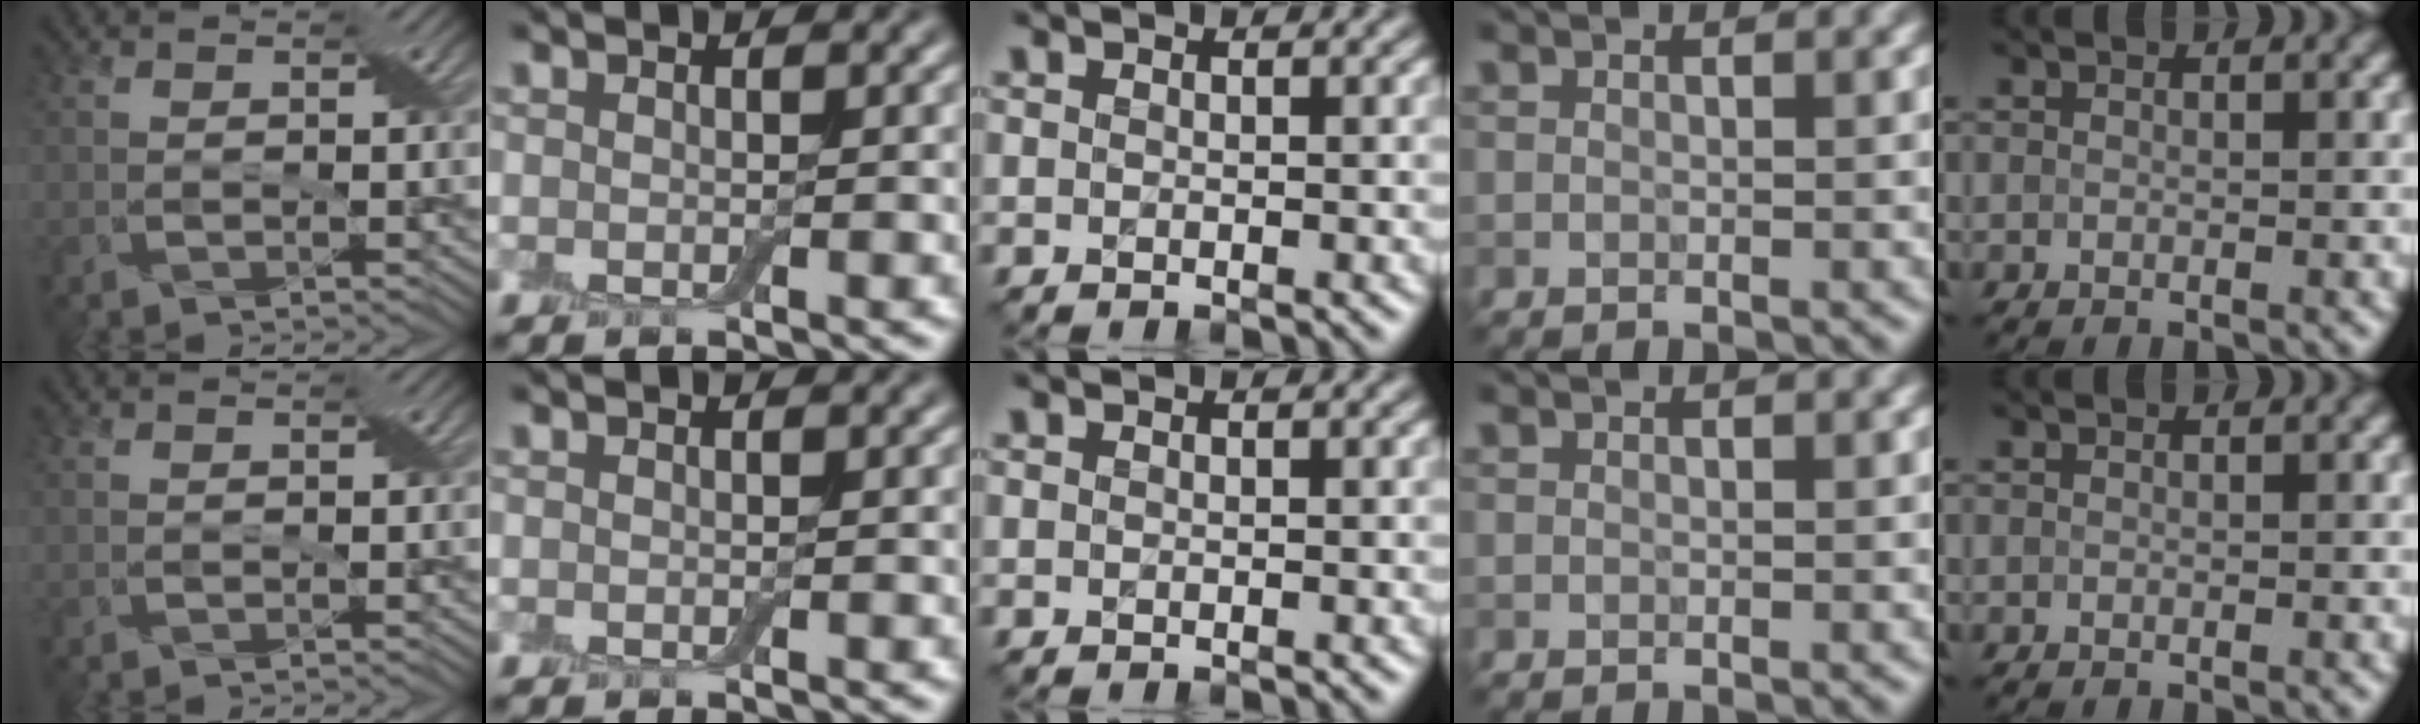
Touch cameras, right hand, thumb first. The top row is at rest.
{}